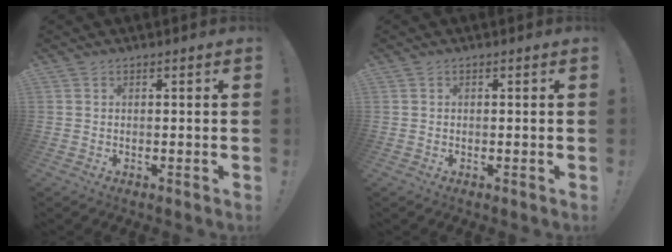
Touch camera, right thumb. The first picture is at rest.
{"total": 0.0}